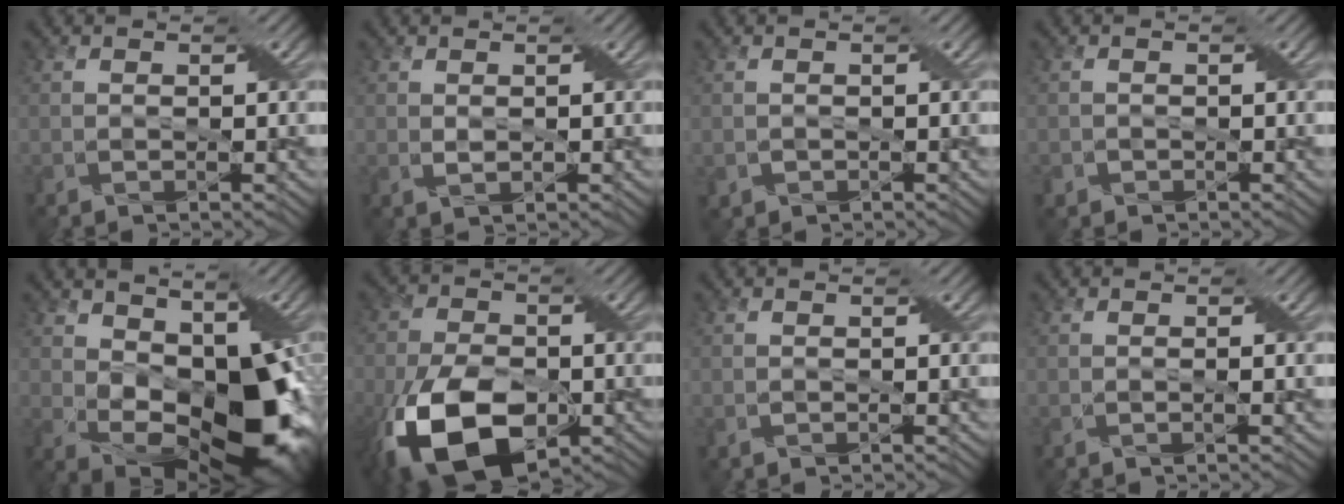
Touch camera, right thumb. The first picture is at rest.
{"total": 0.9, "force": [0.4, 0.6, 0.5], "torque": [-0.015, 0.000, 0.011]}
{"total": 0.8, "force": [-0.3, 0.7, 0.0], "torque": [-0.008, -0.005, -0.004]}
{"total": 0.9, "force": [-0.5, 0.8, 0.0], "torque": [-0.002, -0.002, -0.010]}
{"total": 14.7, "force": [0.6, 8.6, 11.9], "torque": [-0.187, -0.023, 0.028]}
{"total": 15.6, "force": [-6.1, 9.2, 11.0], "torque": [-0.241, -0.043, -0.110]}
{"total": 0.0}
{"total": 0.7, "force": [0.0, -0.1, 0.7], "torque": [-0.013, 0.003, 0.000]}